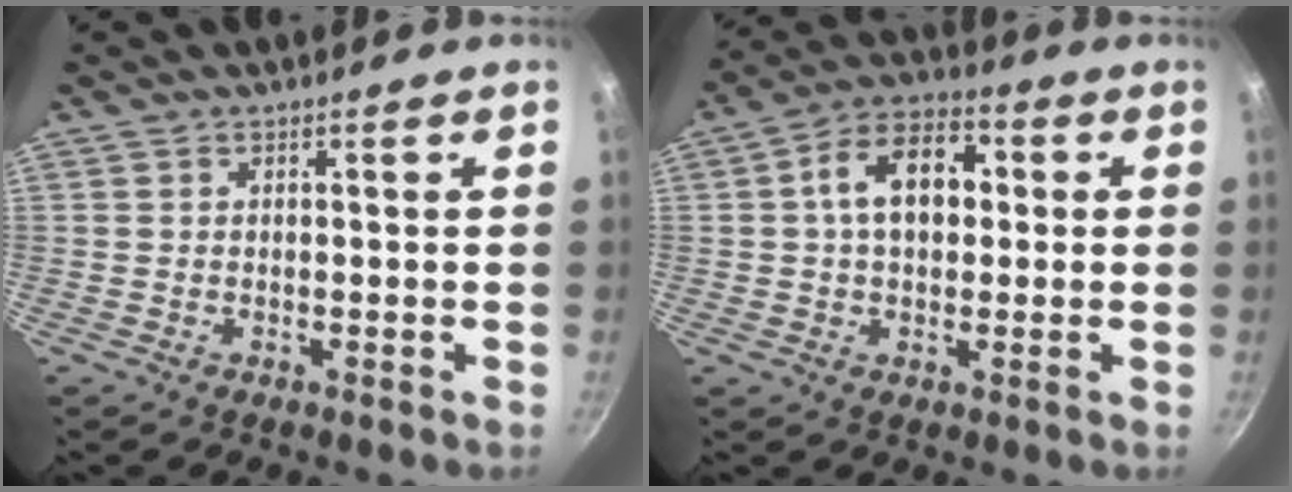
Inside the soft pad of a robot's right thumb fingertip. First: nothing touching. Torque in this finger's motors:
{"motor_torque": [0.44, 1.64, 0.84, -0.67, 0.03]}